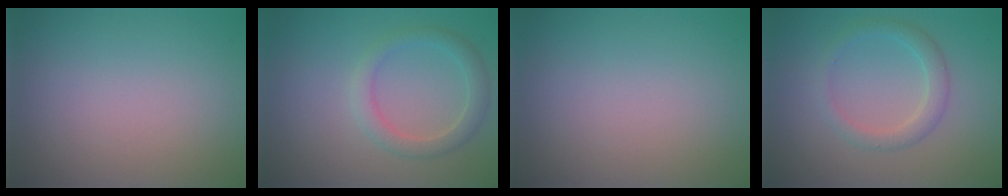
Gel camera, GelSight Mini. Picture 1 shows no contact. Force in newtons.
{"total": 2.5, "press": 2.5, "slide": 0.1}
{"total": 0.0}
{"total": 2.2, "press": 2.2, "slide": 0.0}